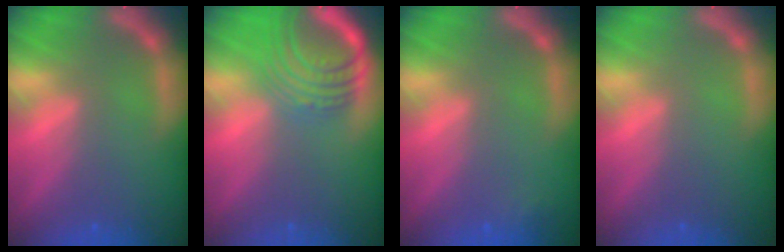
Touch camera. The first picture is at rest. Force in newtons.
{"total": 8.5}
{"total": 0.9}
{"total": 0.0}